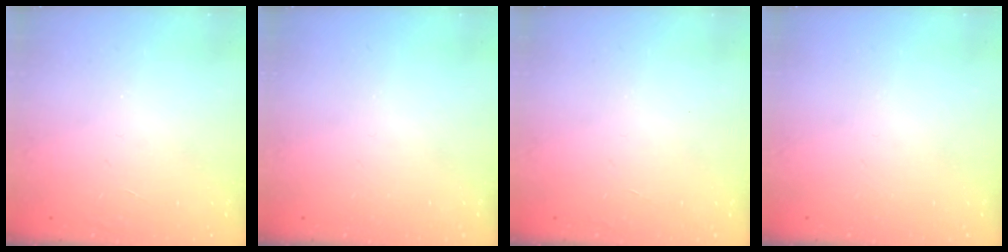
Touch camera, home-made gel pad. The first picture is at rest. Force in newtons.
{"total": 0.0}
{"total": 0.0}
{"total": 0.0}